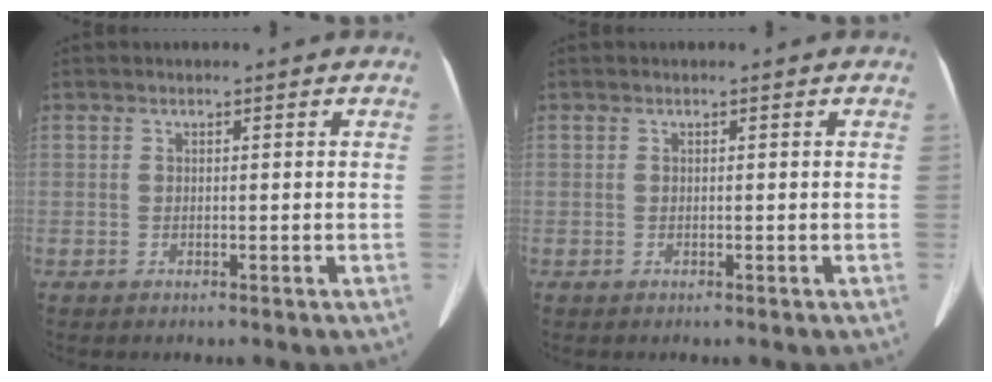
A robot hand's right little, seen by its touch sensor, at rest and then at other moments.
{"total": 0.0}